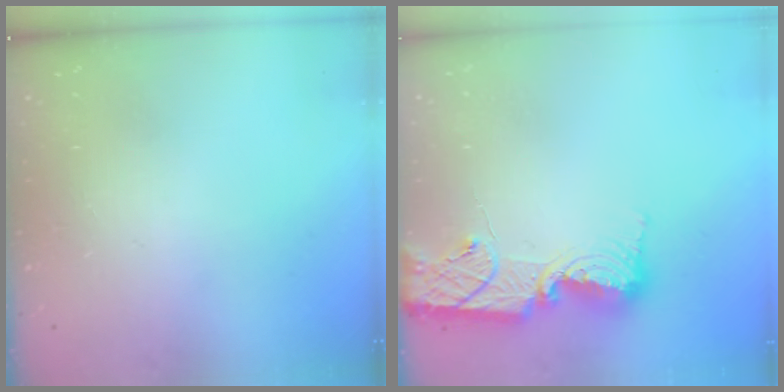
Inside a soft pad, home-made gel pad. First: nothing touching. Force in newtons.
{"total": 14.0, "press": 14.0, "slide": 1.1}